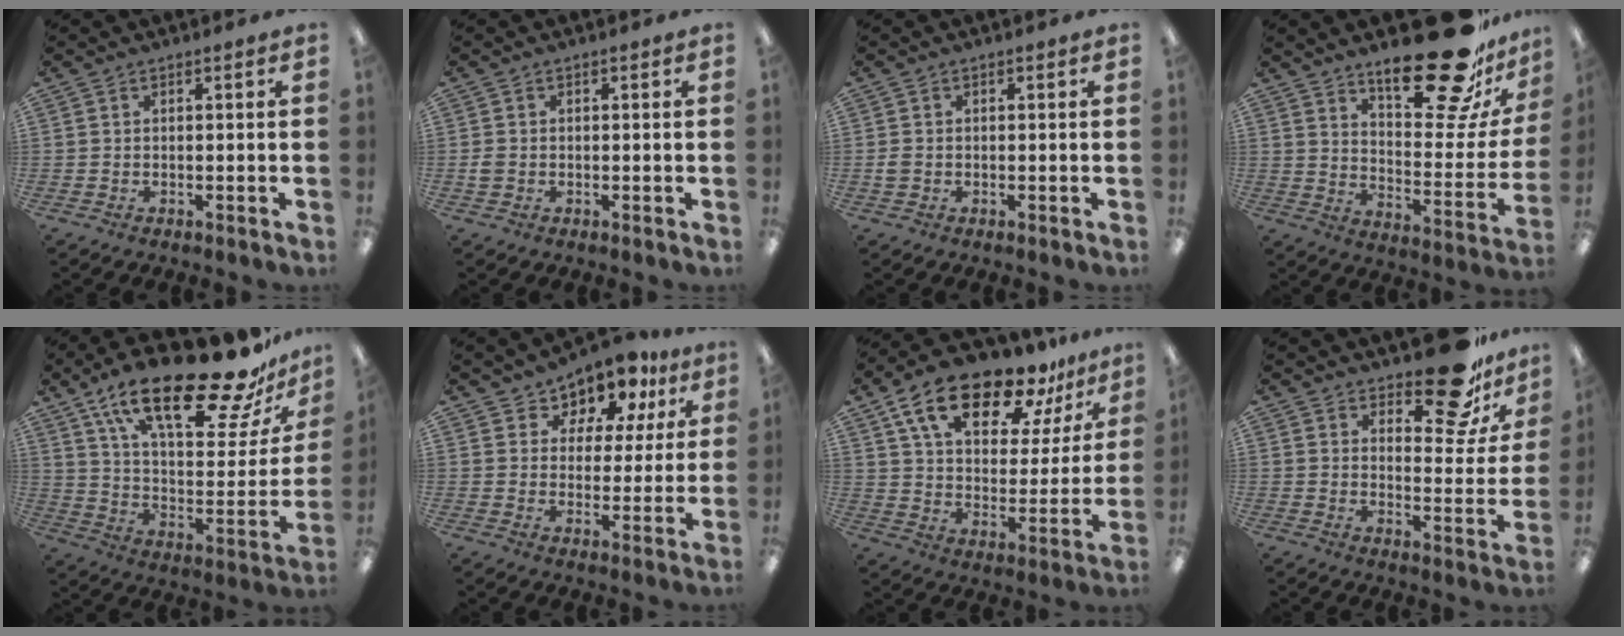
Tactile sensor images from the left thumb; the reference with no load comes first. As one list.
[{"total": 1.7, "force": [-0.3, 1.5, 0.9], "torque": [-0.016, 0.004, -0.005]}, {"total": 1.5, "force": [-0.3, 1.3, 0.7], "torque": [-0.013, 0.004, -0.007]}, {"total": 24.1, "force": [17.5, 8.0, 14.5], "torque": [-0.189, -0.127, 0.286]}, {"total": 27.1, "force": [18.5, 8.8, 17.8], "torque": [-0.274, -0.114, 0.306]}, {"total": 8.5, "force": [6.9, 4.6, 1.6], "torque": [-0.046, -0.055, 0.127]}, {"total": 20.1, "force": [14.4, 8.3, 11.1], "torque": [-0.197, -0.078, 0.249]}, {"total": 16.3, "force": [12.1, 6.3, 9.1], "torque": [-0.116, -0.080, 0.201]}]